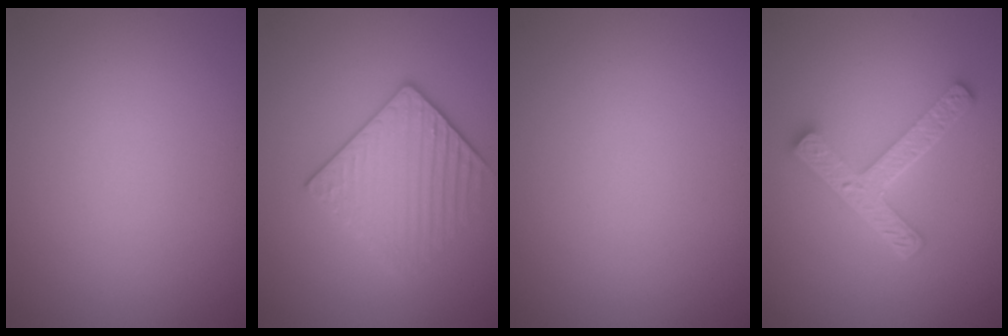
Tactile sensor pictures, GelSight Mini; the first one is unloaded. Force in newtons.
{"total": 3.4, "press": 3.2, "slide": 1.2}
{"total": 0.0}
{"total": 4.7, "press": 3.6, "slide": 3.0}